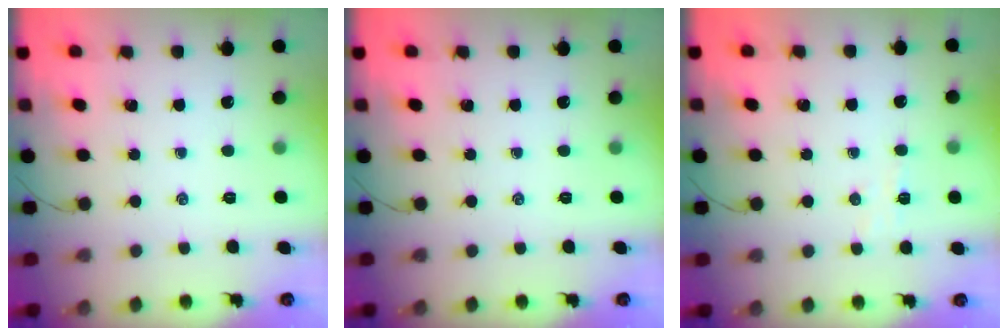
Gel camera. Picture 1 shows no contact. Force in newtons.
{"total": 0.0}
{"total": 3.8, "press": 3.6, "slide": 1.1}